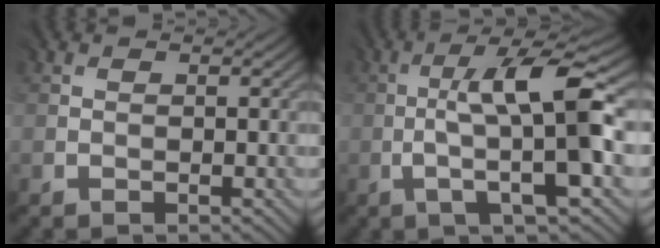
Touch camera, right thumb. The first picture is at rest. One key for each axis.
{"total": 10.5, "fx": -0.2, "fy": 1.8, "fz": 10.3, "tx": -0.161, "ty": 0.019, "tz": -0.002}